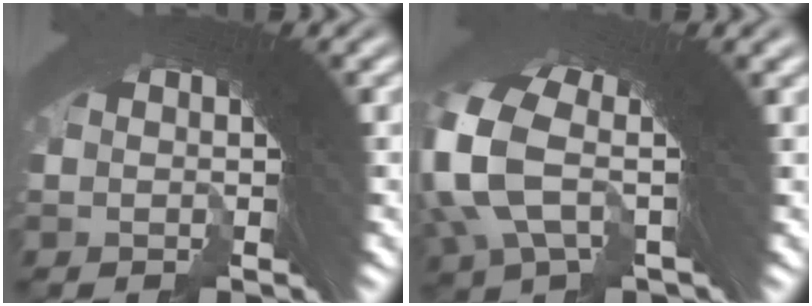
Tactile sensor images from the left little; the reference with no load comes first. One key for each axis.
{"total": 6.1, "fx": 1.0, "fy": 3.0, "fz": 5.2, "tx": -0.139, "ty": -0.015, "tz": 0.022}